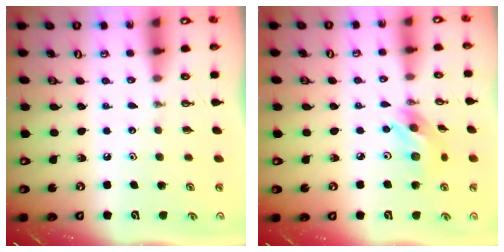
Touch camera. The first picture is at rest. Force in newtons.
{"total": 10.8, "press": 10.7, "slide": 0.8}